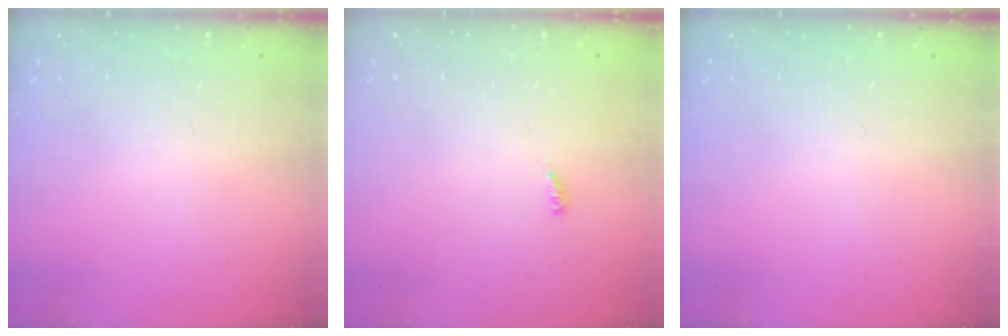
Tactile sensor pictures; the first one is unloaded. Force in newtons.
{"total": 2.6, "press": 2.6, "slide": 0.3}
{"total": 0.0}